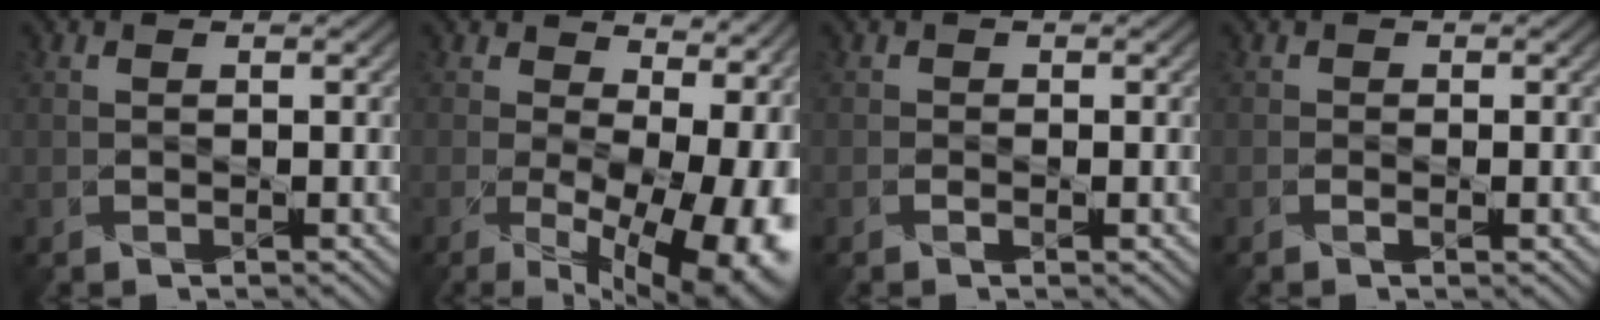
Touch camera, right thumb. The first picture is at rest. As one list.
[{"total": 14.8, "force": [-0.8, 8.6, 12.0], "torque": [-0.144, -0.038, 0.026]}, {"total": 0.7, "force": [-0.6, 0.4, 0.0], "torque": [0.002, -0.008, -0.013]}, {"total": 1.0, "force": [-0.7, 0.5, 0.4], "torque": [-0.005, -0.009, -0.014]}]